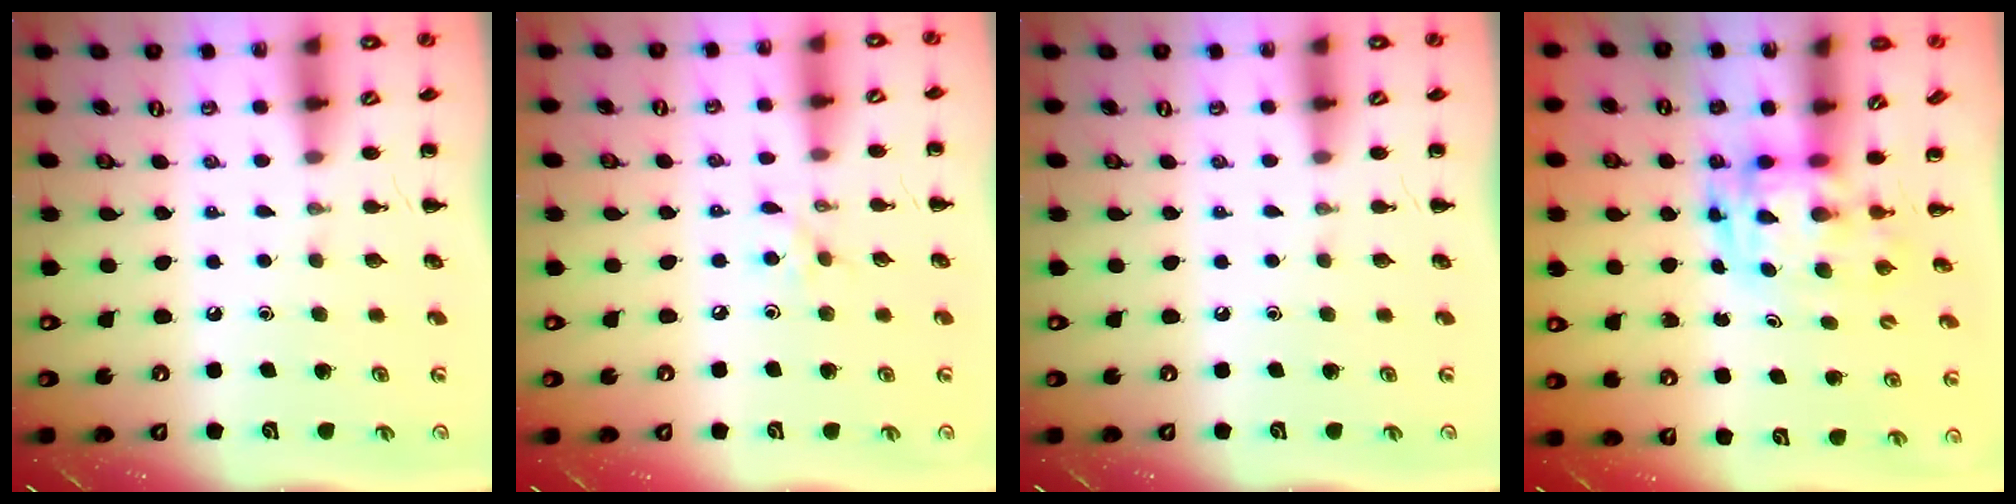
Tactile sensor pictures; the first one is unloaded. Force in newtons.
{"total": 3.9, "press": 3.7, "slide": 1.3}
{"total": 0.0}
{"total": 2.9, "press": 2.9, "slide": 0.6}